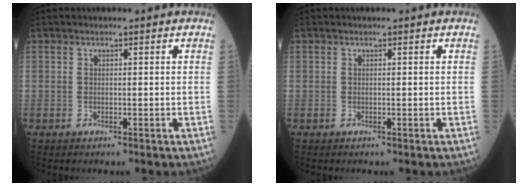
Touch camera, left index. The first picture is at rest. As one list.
[{"total": 0.0}]